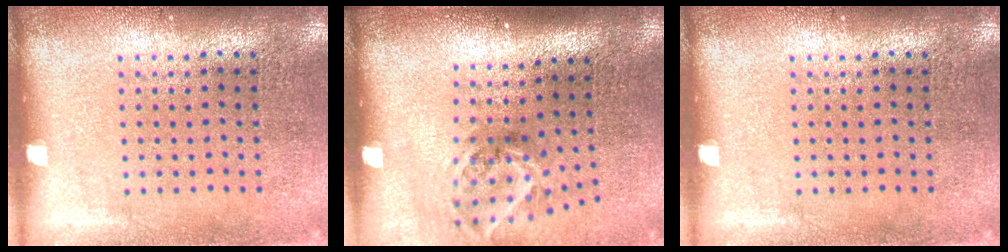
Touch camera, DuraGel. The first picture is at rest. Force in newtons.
{"total": 1.9, "press": 1.2, "slide": 1.5}
{"total": 0.0}